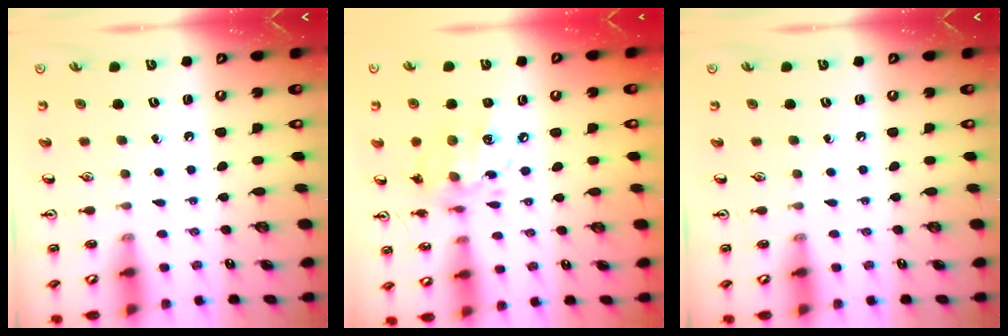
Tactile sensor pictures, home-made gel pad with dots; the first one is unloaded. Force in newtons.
{"total": 11.7, "press": 11.7, "slide": 0.7}
{"total": 0.0}